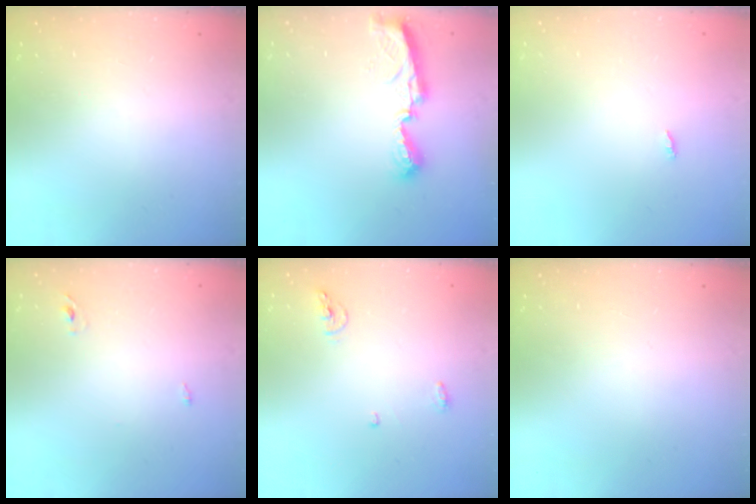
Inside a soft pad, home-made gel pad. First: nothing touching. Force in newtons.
{"total": 8.6, "press": 8.6, "slide": 0.4}
{"total": 1.8, "press": 1.8, "slide": 0.2}
{"total": 2.4, "press": 2.2, "slide": 1.0}
{"total": 4.8, "press": 4.7, "slide": 0.8}
{"total": 0.0}